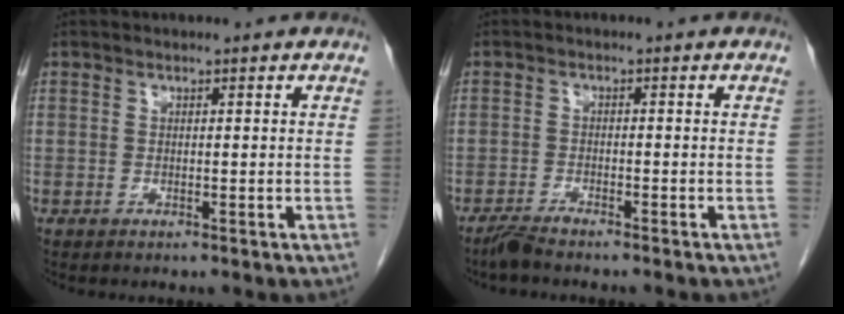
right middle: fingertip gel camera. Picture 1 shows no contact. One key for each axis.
{"total": 2.7, "fx": -2.4, "fy": 0.1, "fz": 1.1, "tx": -0.027, "ty": -0.006, "tz": -0.045}